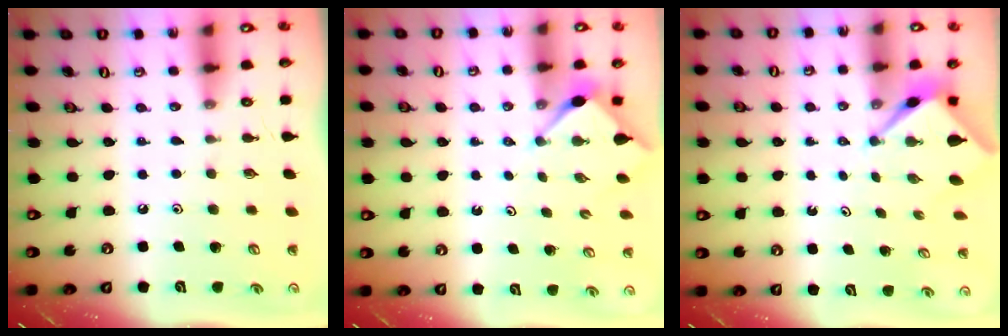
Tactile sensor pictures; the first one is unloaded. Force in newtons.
{"total": 2.8, "press": 2.7, "slide": 0.3}
{"total": 2.7, "press": 2.7, "slide": 0.1}